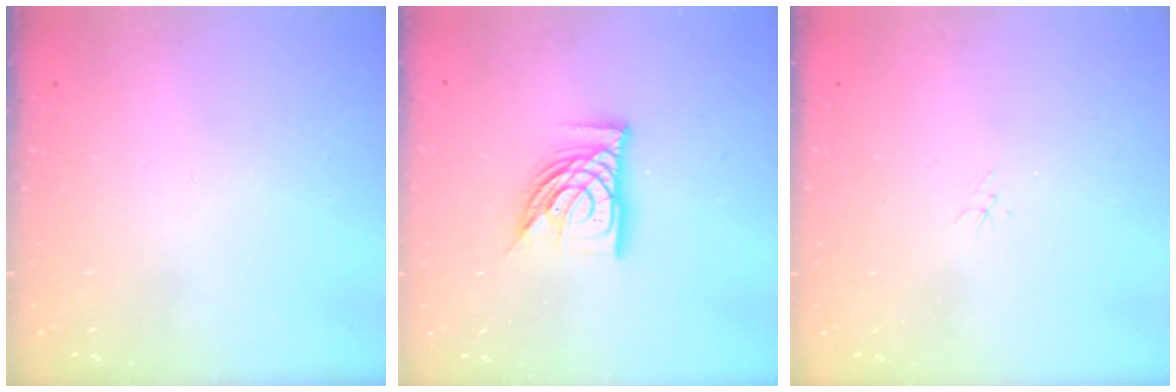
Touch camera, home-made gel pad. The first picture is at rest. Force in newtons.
{"total": 14.0, "press": 13.9, "slide": 1.6}
{"total": 1.5, "press": 1.5, "slide": 0.2}